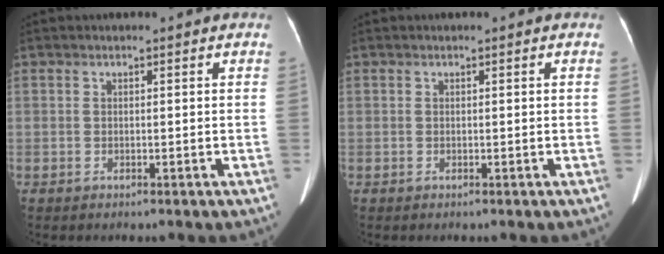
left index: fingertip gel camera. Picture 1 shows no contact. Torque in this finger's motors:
{"motor_torque": [-0.27, 0.10, -0.08, -0.01]}